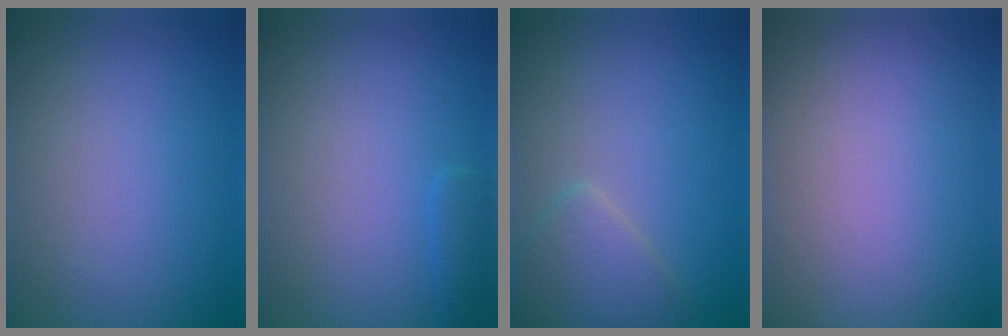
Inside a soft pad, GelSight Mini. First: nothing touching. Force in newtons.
{"total": 1.0, "press": 1.0, "slide": 0.1}
{"total": 2.8, "press": 2.8, "slide": 0.1}
{"total": 0.5, "press": 0.5, "slide": 0.0}